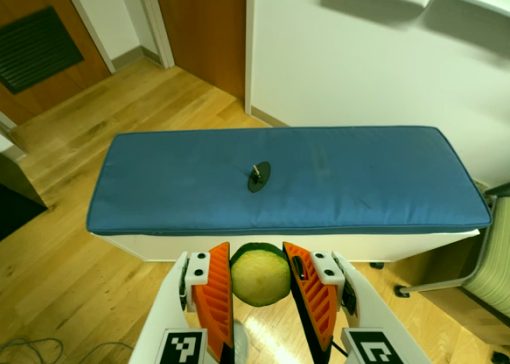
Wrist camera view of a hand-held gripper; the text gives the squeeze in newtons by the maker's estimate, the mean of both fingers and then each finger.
{"total": 8.8, "left": 8.6, "right": 8.9}